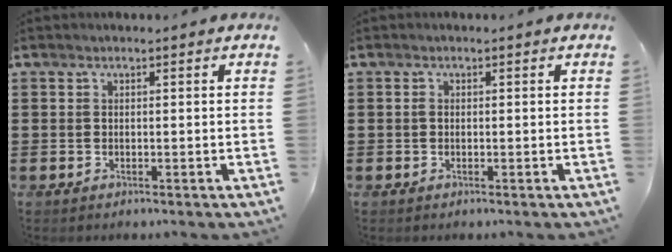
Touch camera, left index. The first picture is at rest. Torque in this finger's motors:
{"motor_torque": [0.50, 0.57, 0.09, 0.01]}